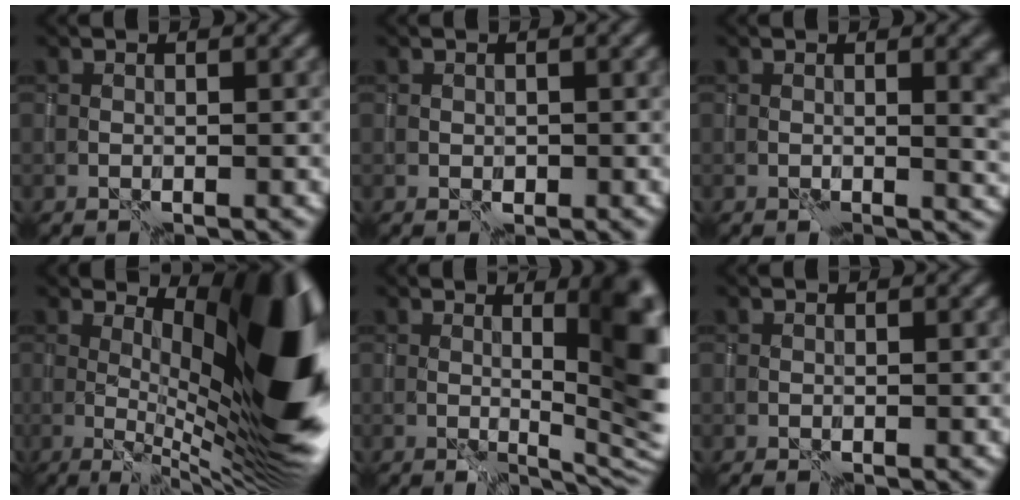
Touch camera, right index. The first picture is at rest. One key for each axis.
{"total": 0.7, "fx": -0.2, "fy": 0.7, "fz": 0.2, "tx": -0.003, "ty": -0.002, "tz": 0.001}
{"total": 4.5, "fx": 0.3, "fy": 1.8, "fz": 4.1, "tx": -0.034, "ty": -0.002, "tz": 0.008}
{"total": 15.4, "fx": 2.5, "fy": 5.3, "fz": 14.3, "tx": -0.162, "ty": 0.019, "tz": 0.037}
{"total": 10.5, "fx": 1.3, "fy": 3.1, "fz": 9.9, "tx": -0.101, "ty": 0.006, "tz": 0.026}
{"total": 0.0}